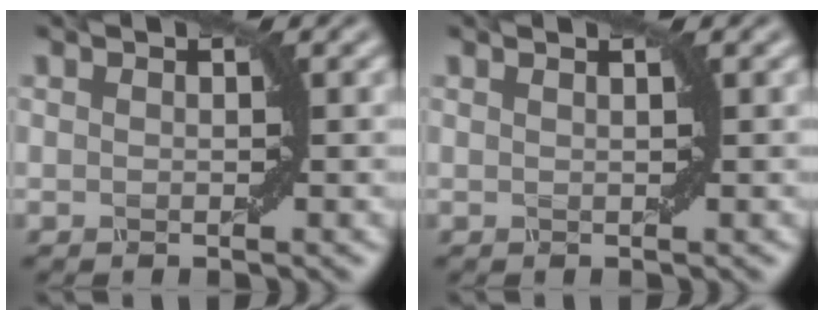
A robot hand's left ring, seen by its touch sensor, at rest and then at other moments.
{"total": 1.3, "force": [0.7, 0.6, 0.9], "torque": [0.002, -0.007, -0.007]}